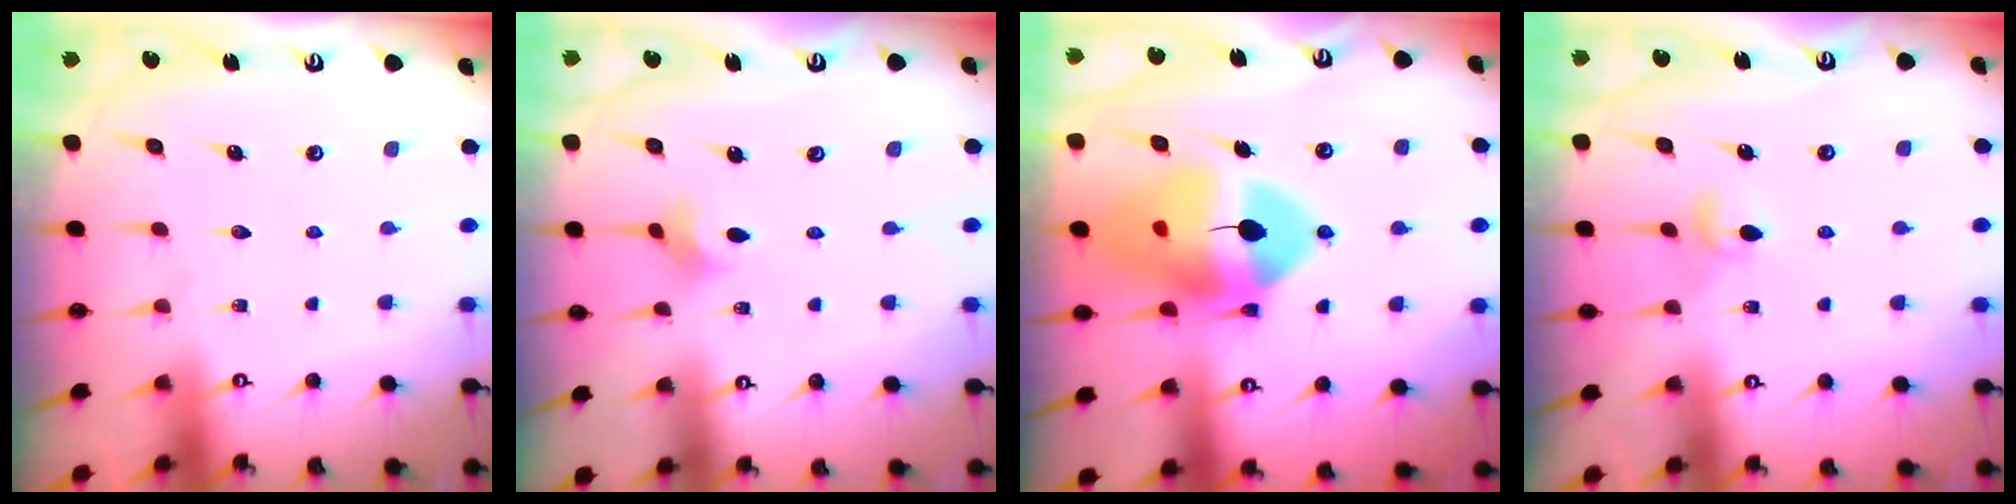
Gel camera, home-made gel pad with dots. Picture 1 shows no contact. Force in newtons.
{"total": 3.9, "press": 3.9, "slide": 0.7}
{"total": 17.4, "press": 17.3, "slide": 2.2}
{"total": 4.0, "press": 3.9, "slide": 0.6}